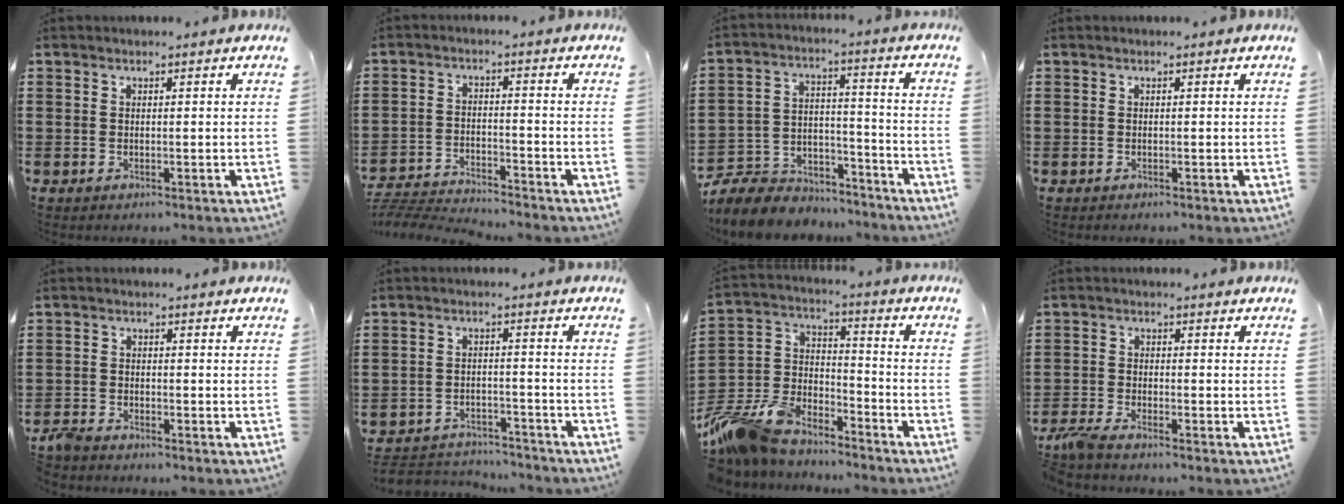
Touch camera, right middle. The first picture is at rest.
{"total": 4.1, "force": [-4.1, 0.1, 0.4], "torque": [-0.019, 0.000, -0.090]}
{"total": 8.5, "force": [-8.1, 2.5, 1.1], "torque": [-0.039, 0.015, -0.164]}
{"total": 0.0}
{"total": 2.3, "force": [-2.2, 0.3, 0.5], "torque": [-0.027, -0.001, -0.051]}
{"total": 3.7, "force": [-3.6, 0.8, 0.1], "torque": [-0.007, 0.004, -0.078]}
{"total": 10.6, "force": [-9.4, 4.2, 2.3], "torque": [-0.084, 0.010, -0.188]}
{"total": 3.3, "force": [-2.8, 0.2, 1.6], "torque": [-0.057, -0.008, -0.064]}